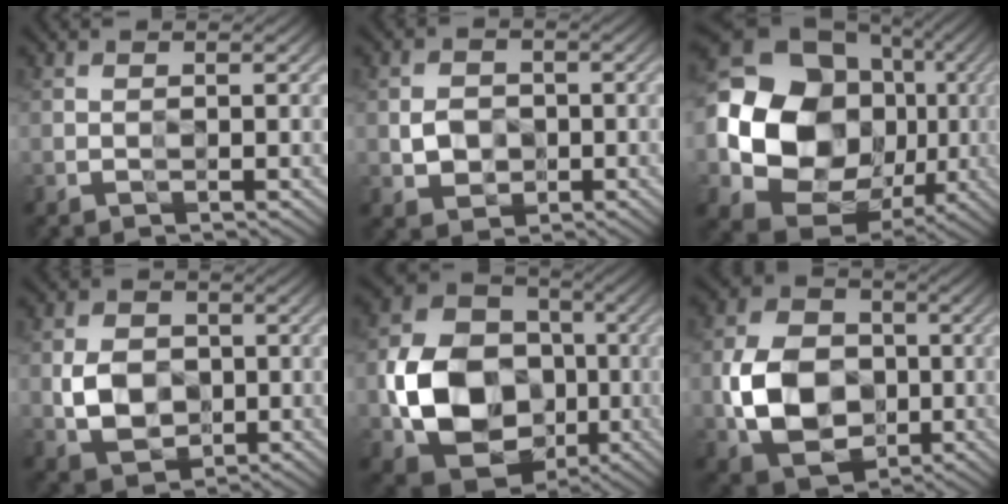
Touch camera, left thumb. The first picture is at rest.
{"total": 2.8, "force": [-0.5, 2.6, 1.1], "torque": [-0.027, -0.007, -0.009]}
{"total": 19.2, "force": [-0.8, 16.5, 9.7], "torque": [-0.205, -0.035, -0.003]}
{"total": 5.2, "force": [-0.6, 4.3, 2.9], "torque": [-0.064, -0.008, -0.009]}
{"total": 13.6, "force": [-2.9, 11.0, 7.4], "torque": [-0.150, -0.016, -0.054]}
{"total": 10.0, "force": [-1.8, 7.8, 6.0], "torque": [-0.137, -0.010, -0.036]}